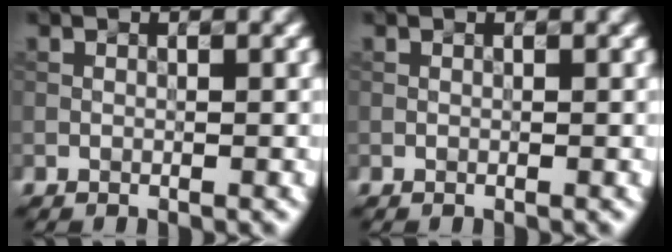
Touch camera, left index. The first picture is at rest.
{"total": 0.0}